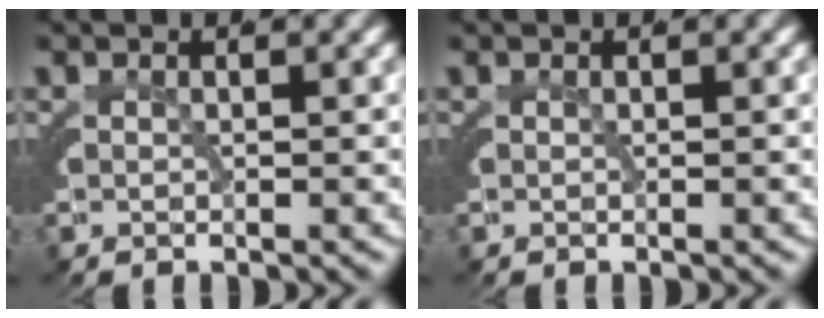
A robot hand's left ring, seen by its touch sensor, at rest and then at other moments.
{"total": 0.0}